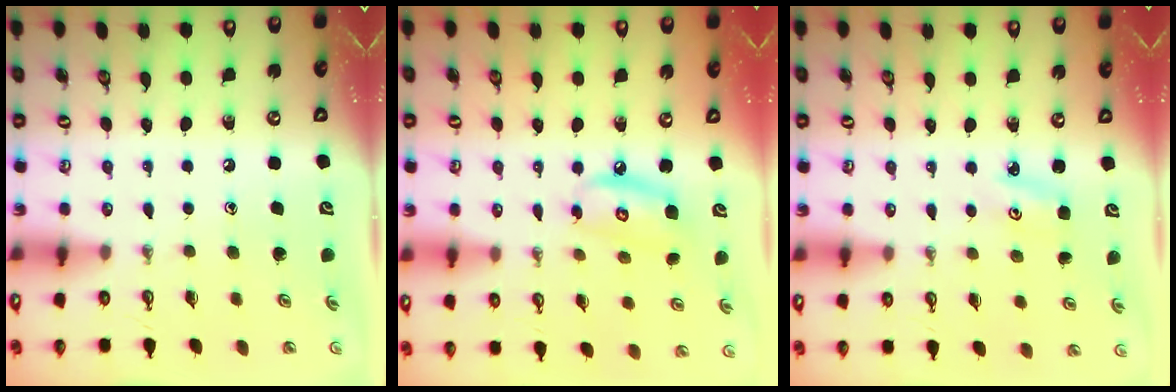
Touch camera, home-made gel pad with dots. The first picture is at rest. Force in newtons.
{"total": 7.8, "press": 7.8, "slide": 0.6}
{"total": 4.0, "press": 4.0, "slide": 0.5}